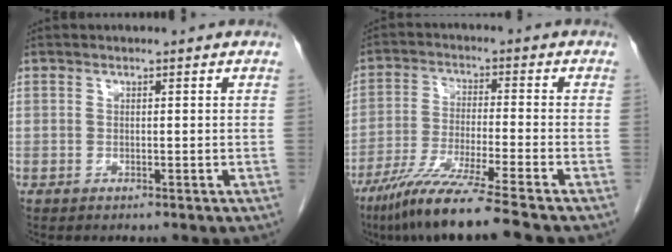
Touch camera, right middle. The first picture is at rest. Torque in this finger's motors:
{"motor_torque": [1.18, -0.95, 0.22, 0.11]}